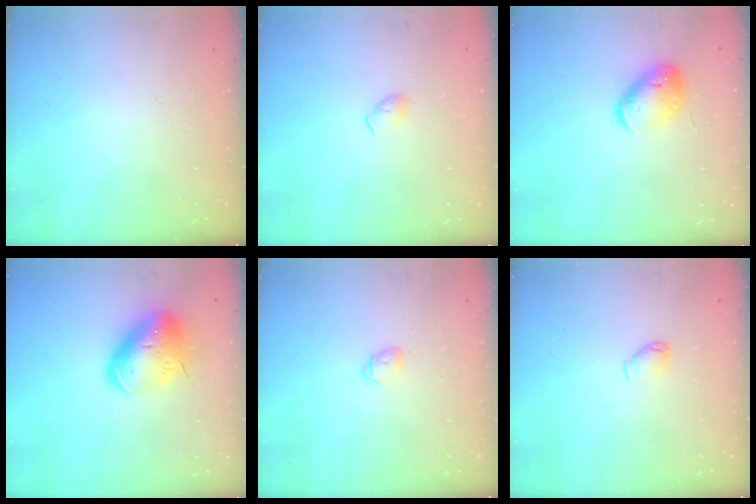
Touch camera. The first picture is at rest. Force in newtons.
{"total": 3.0, "press": 2.9, "slide": 0.6}
{"total": 13.2, "press": 13.1, "slide": 1.4}
{"total": 16.4, "press": 16.2, "slide": 2.8}
{"total": 4.0, "press": 3.9, "slide": 1.1}
{"total": 3.8, "press": 3.7, "slide": 0.8}